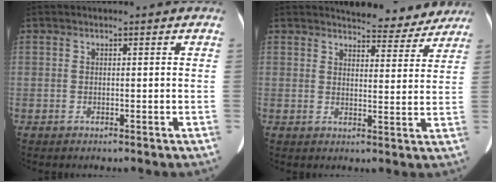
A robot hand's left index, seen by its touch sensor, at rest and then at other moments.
{"total": 9.1, "force": [8.7, 2.1, 1.6], "torque": [-0.007, -0.013, 0.095]}